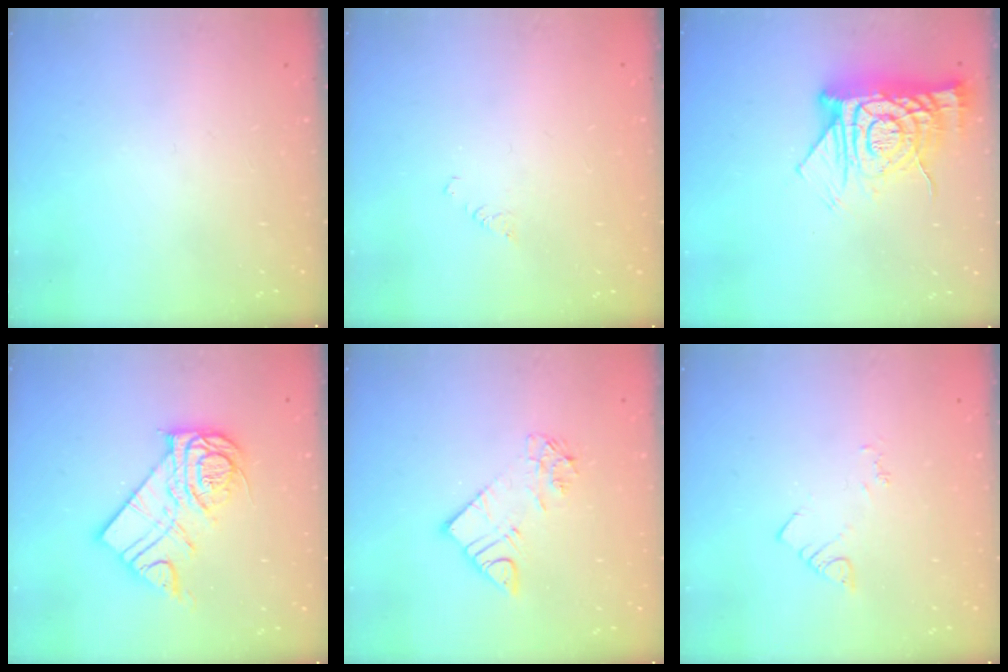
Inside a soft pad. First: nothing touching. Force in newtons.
{"total": 2.4, "press": 2.4, "slide": 0.4}
{"total": 17.9, "press": 17.8, "slide": 1.7}
{"total": 15.5, "press": 15.4, "slide": 1.2}
{"total": 7.7, "press": 7.6, "slide": 0.8}
{"total": 2.9, "press": 2.8, "slide": 0.4}